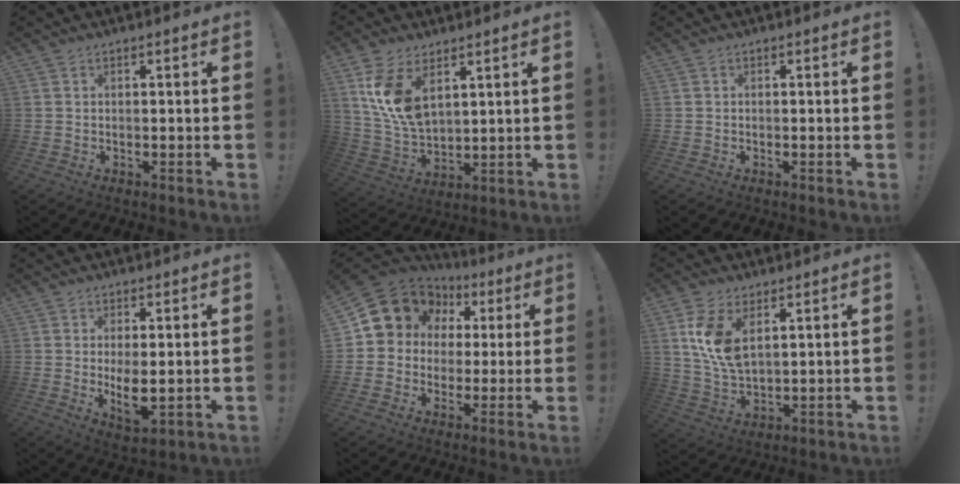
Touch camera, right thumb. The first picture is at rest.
{"total": 12.5, "force": [6.4, 6.8, 8.2], "torque": [-0.168, -0.036, 0.122]}
{"total": 0.0}
{"total": 6.7, "force": [0.8, 2.7, 6.1], "torque": [-0.095, -0.021, 0.018]}
{"total": 12.1, "force": [5.2, 10.2, 3.9], "torque": [-0.060, -0.028, 0.111]}
{"total": 10.6, "force": [5.1, 5.4, 7.6], "torque": [-0.150, -0.026, 0.092]}